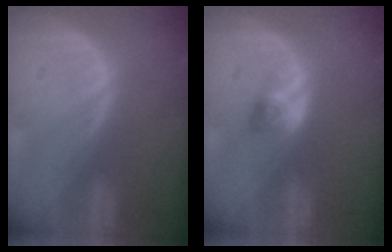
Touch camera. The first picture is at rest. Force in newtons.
{"total": 2.6, "press": 2.3, "slide": 1.1}